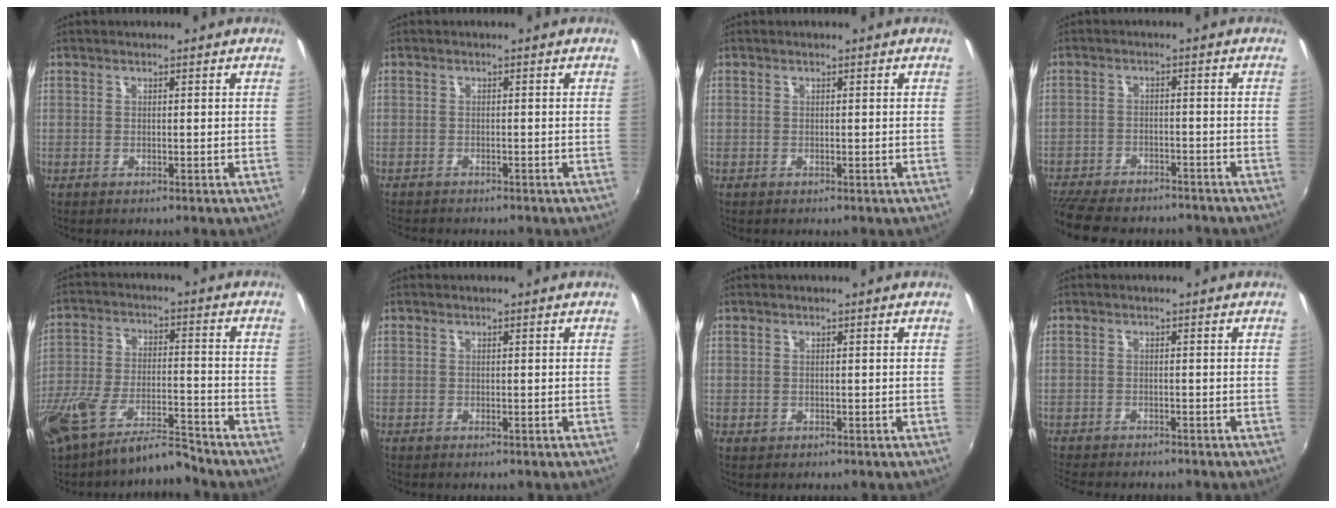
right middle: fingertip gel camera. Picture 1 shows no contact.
{"total": 3.3, "force": [-3.1, 0.7, 1.0], "torque": [-0.028, -0.014, -0.050]}
{"total": 0.0}
{"total": 14.9, "force": [-12.7, 4.9, 6.1], "torque": [-0.147, -0.023, -0.193]}
{"total": 12.3, "force": [-10.5, 2.3, 6.1], "torque": [-0.137, -0.014, -0.190]}
{"total": 0.0}
{"total": 0.7, "force": [-0.2, 0.6, 0.2], "torque": [-0.003, -0.002, -0.003]}
{"total": 6.1, "force": [-5.6, 1.1, 2.1], "torque": [-0.058, -0.020, -0.092]}